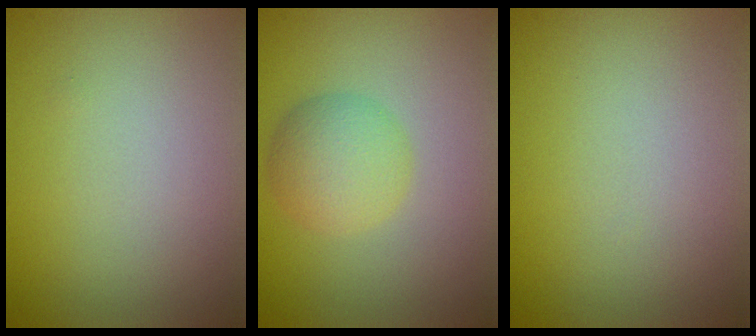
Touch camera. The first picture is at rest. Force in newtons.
{"total": 2.9, "press": 2.9, "slide": 0.0}
{"total": 0.0}